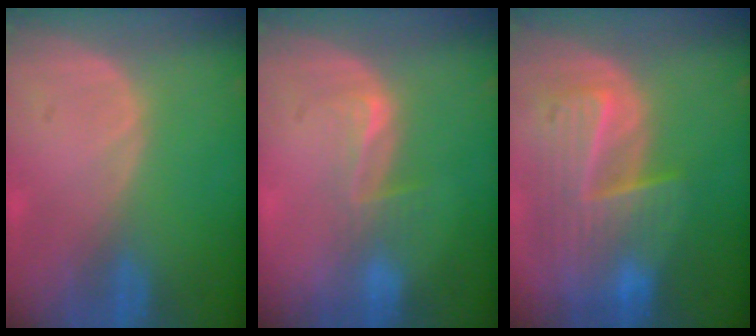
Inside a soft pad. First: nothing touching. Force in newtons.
{"total": 3.0, "press": 2.7, "slide": 1.5}
{"total": 10.0, "press": 8.7, "slide": 4.9}